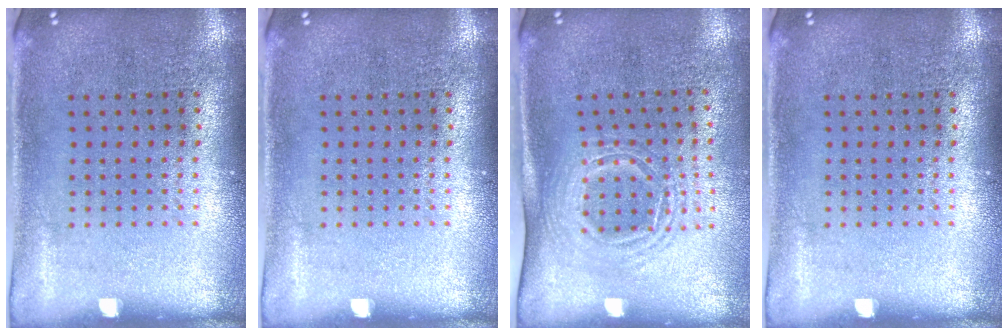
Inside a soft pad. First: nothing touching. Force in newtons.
{"total": 0.0}
{"total": 1.6, "press": 1.3, "slide": 1.0}
{"total": 0.0}